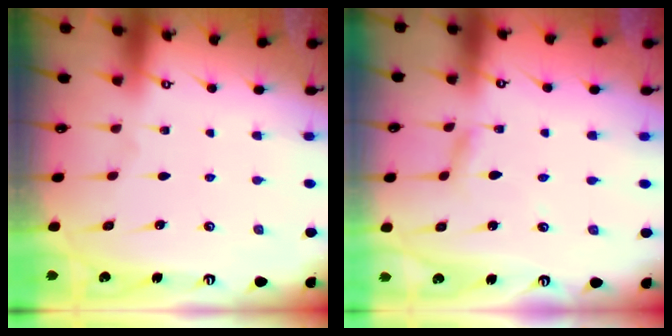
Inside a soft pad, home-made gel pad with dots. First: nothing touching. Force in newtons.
{"total": 2.6, "press": 2.6, "slide": 0.2}